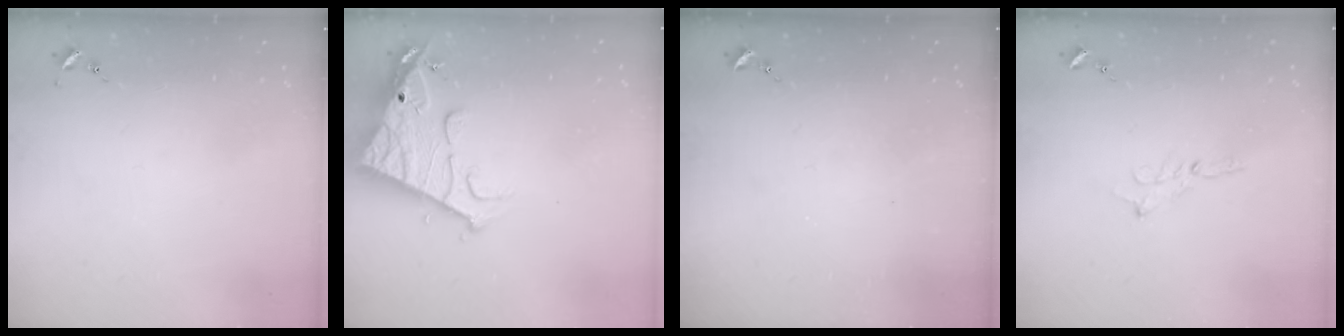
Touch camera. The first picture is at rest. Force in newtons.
{"total": 15.6, "press": 15.5, "slide": 1.5}
{"total": 0.0}
{"total": 2.3, "press": 2.3, "slide": 0.2}